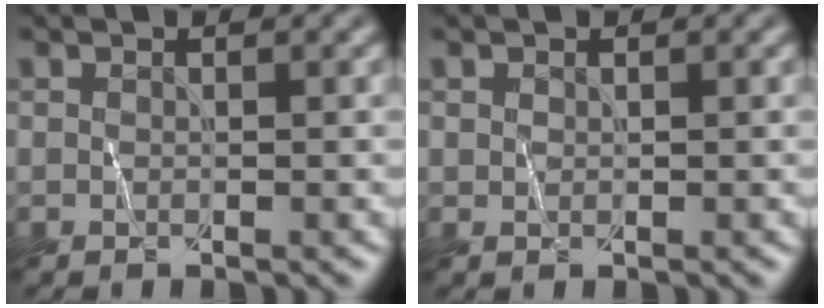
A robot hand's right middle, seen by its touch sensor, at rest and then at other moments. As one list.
[{"total": 0.5, "force": [0.2, 0.4, 0.3], "torque": [-0.006, 0.000, 0.007]}]